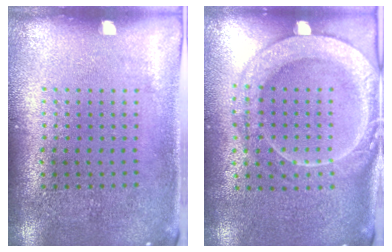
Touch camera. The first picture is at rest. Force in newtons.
{"total": 2.3, "press": 2.1, "slide": 0.8}